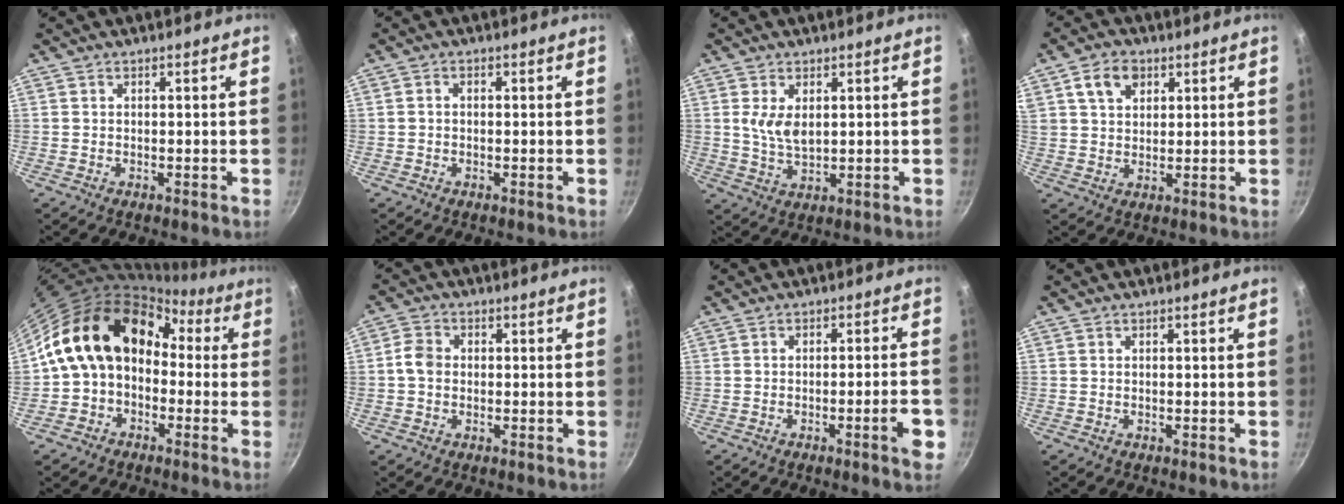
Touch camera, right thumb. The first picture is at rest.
{"total": 0.9, "force": [-0.2, 0.6, 0.6], "torque": [-0.011, 0.007, -0.004]}
{"total": 5.2, "force": [1.4, 2.7, 4.3], "torque": [-0.077, -0.015, 0.032]}
{"total": 6.9, "force": [3.2, 4.8, 3.9], "torque": [-0.053, 0.000, 0.055]}
{"total": 16.0, "force": [0.7, 12.2, 10.4], "torque": [-0.144, 0.059, -0.006]}
{"total": 3.6, "force": [-0.2, 2.9, 2.1], "torque": [-0.035, 0.011, -0.012]}
{"total": 5.7, "force": [-2.3, 0.6, 5.2], "torque": [-0.064, 0.012, -0.031]}
{"total": 0.0}